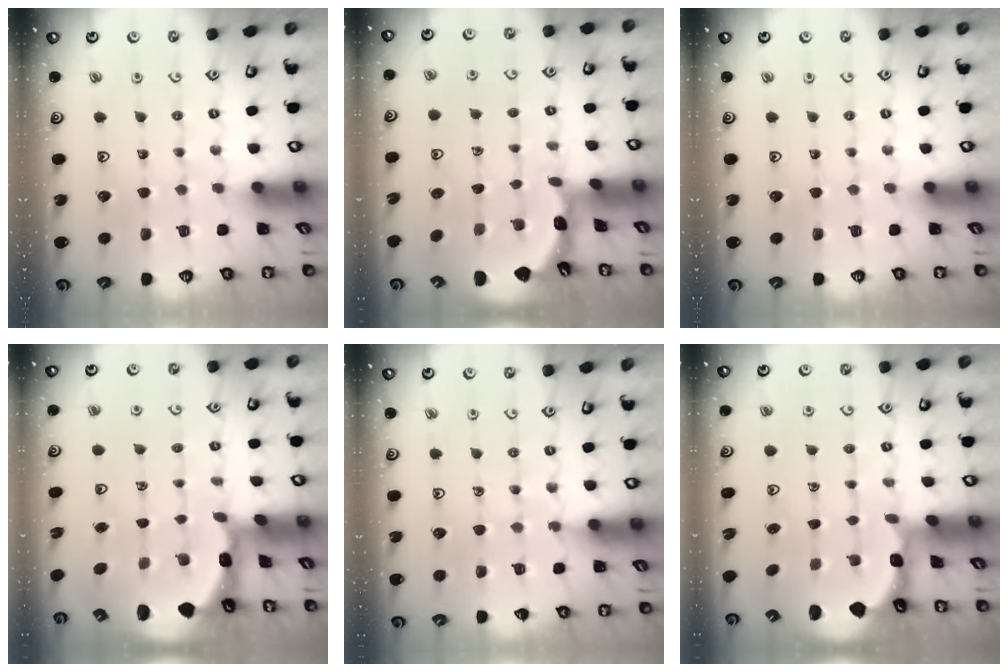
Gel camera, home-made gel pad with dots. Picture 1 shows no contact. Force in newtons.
{"total": 1.6, "press": 1.6, "slide": 0.1}
{"total": 0.0}
{"total": 2.1, "press": 1.9, "slide": 1.0}
{"total": 5.6, "press": 5.5, "slide": 1.4}
{"total": 1.2, "press": 1.1, "slide": 0.4}